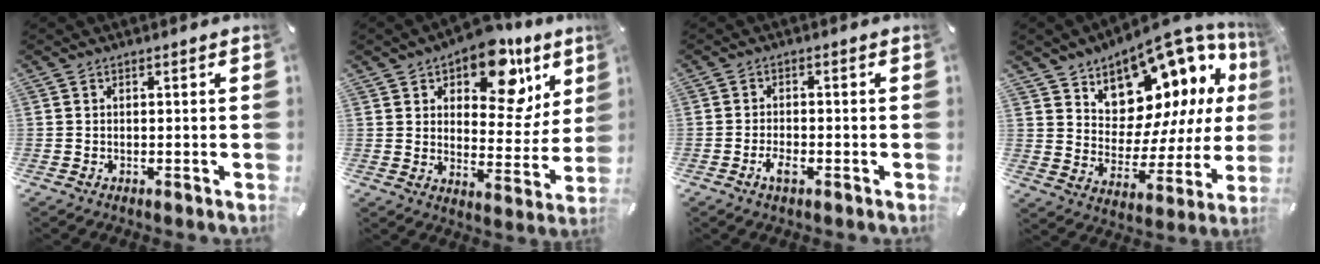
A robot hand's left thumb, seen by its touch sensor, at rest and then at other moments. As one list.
[{"total": 16.2, "force": [10.1, 8.5, 9.4], "torque": [-0.132, -0.063, 0.169]}, {"total": 3.2, "force": [-1.8, 1.4, 2.2], "torque": [-0.043, 0.004, -0.032]}, {"total": 12.2, "force": [9.4, 7.1, 3.3], "torque": [-0.044, -0.115, 0.163]}]